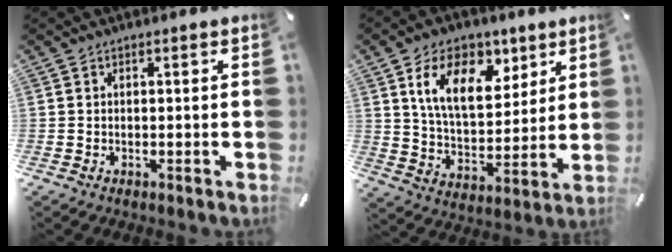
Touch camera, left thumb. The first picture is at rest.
{"total": 15.3, "force": [7.7, 9.3, 9.4], "torque": [-0.163, -0.017, 0.139]}